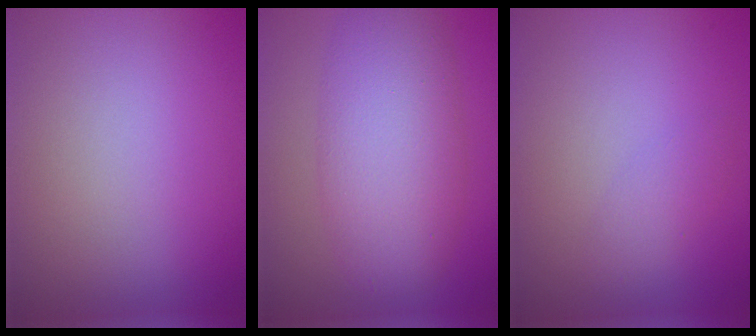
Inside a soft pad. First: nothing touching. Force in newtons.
{"total": 7.5, "press": 7.5, "slide": 0.3}
{"total": 1.3, "press": 1.3, "slide": 0.0}